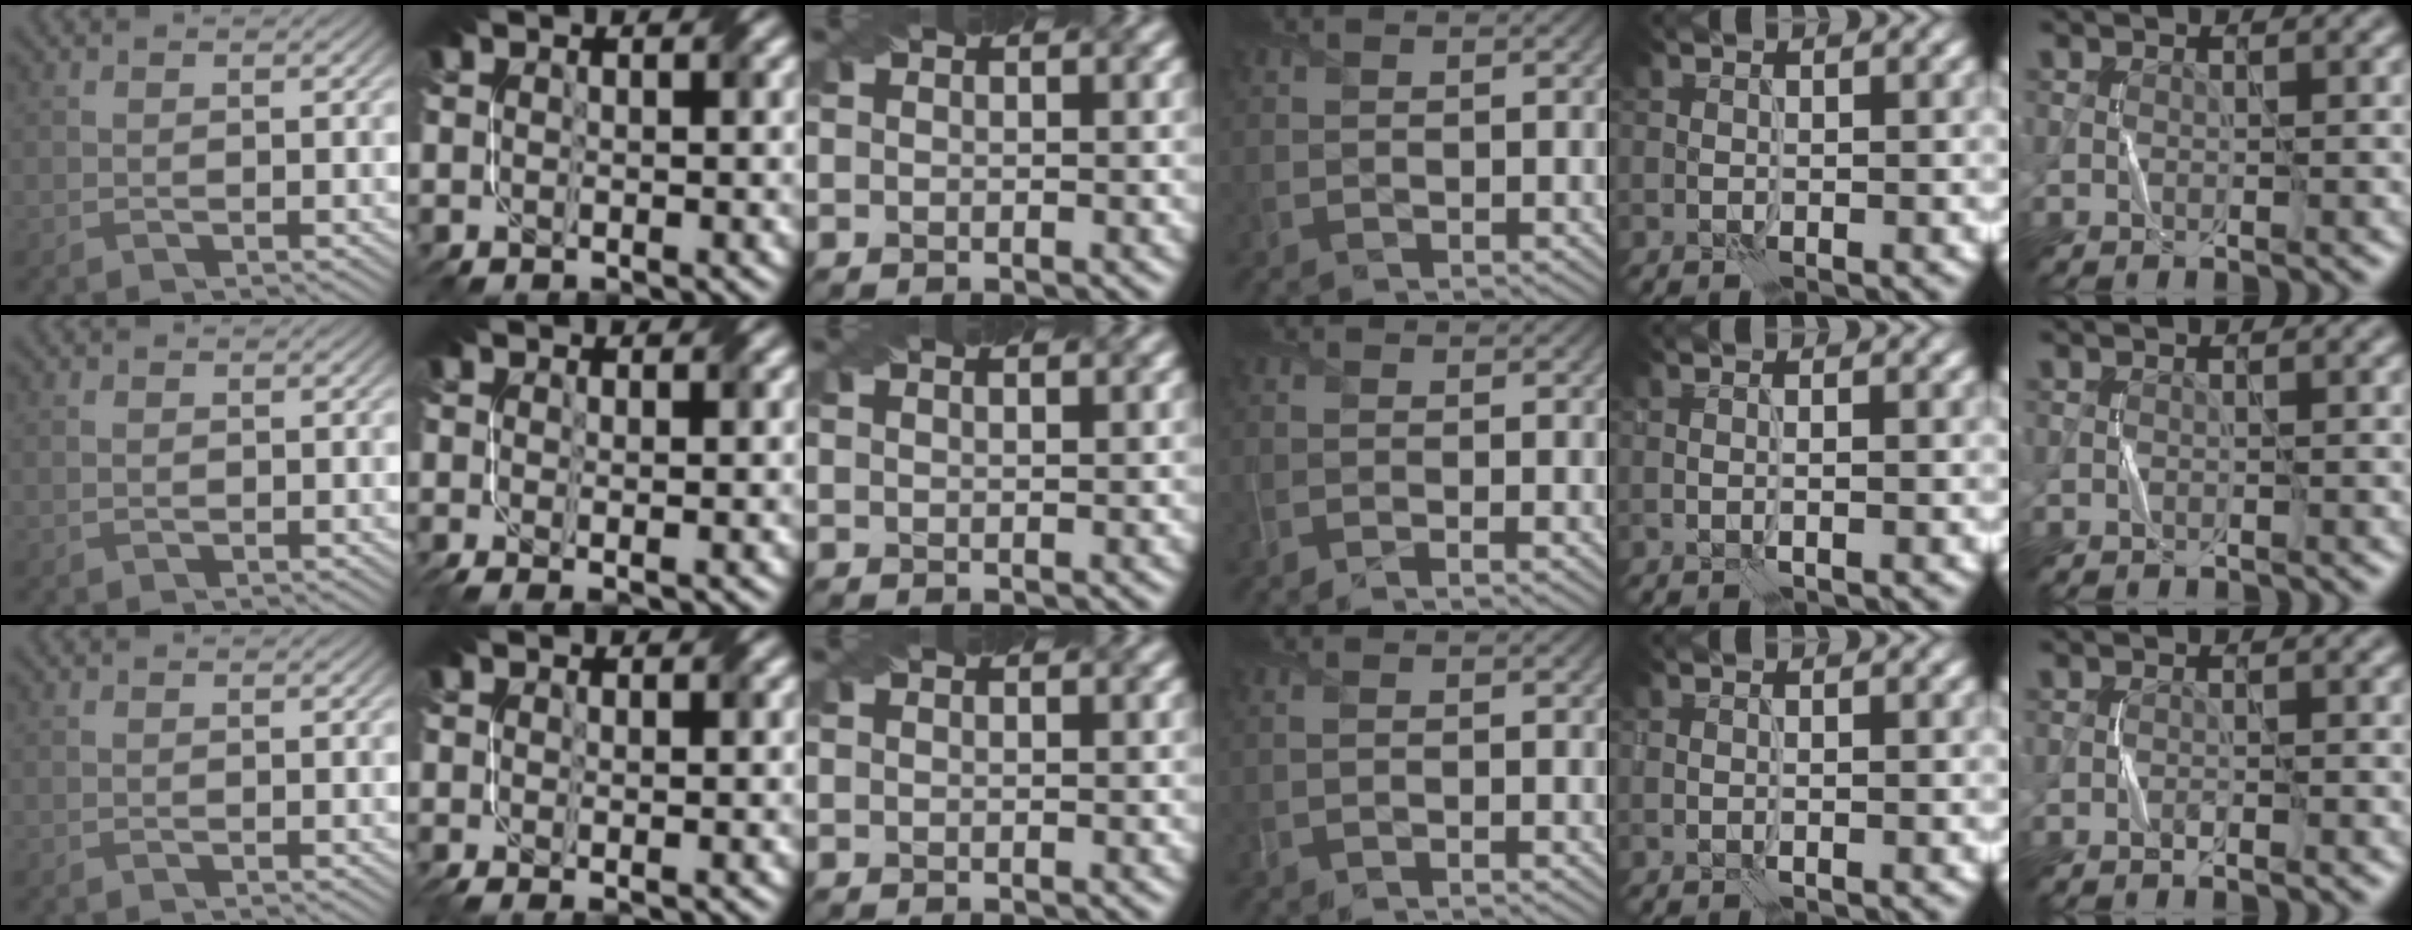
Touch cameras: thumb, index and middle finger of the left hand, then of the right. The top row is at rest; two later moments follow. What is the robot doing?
{"motion": "fold", "object": "netting"}